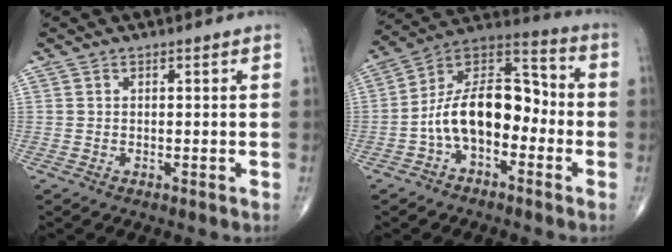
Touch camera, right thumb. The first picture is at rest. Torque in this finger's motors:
{"motor_torque": [2.28, 2.11, 1.50, -0.57, 0.14]}